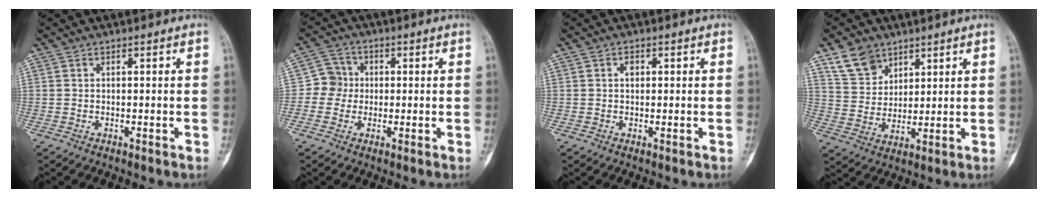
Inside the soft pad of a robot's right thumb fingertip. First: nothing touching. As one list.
[{"total": 5.0, "force": [-0.2, 4.8, 1.1], "torque": [0.012, 0.012, -0.016]}, {"total": 1.4, "force": [0.3, 1.0, 0.9], "torque": [-0.007, 0.003, 0.002]}, {"total": 8.2, "force": [5.5, 5.6, 2.5], "torque": [-0.025, -0.027, 0.115]}]